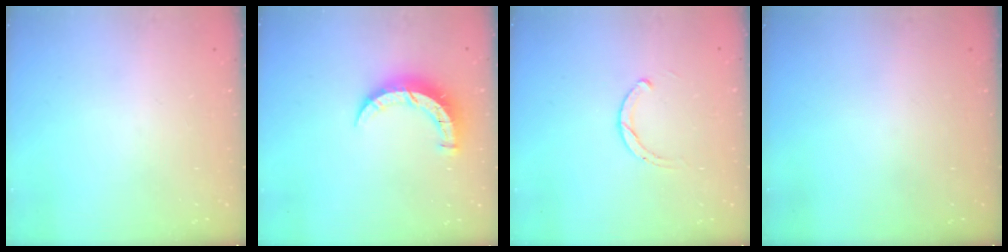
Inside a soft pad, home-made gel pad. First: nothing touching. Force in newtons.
{"total": 7.9, "press": 7.9, "slide": 0.2}
{"total": 1.9, "press": 1.9, "slide": 0.2}
{"total": 0.0}